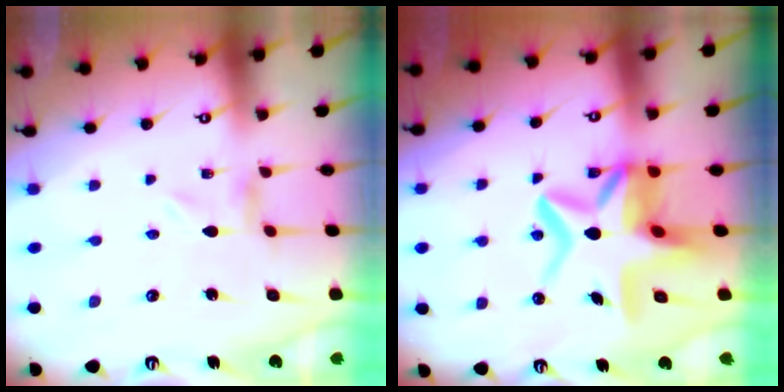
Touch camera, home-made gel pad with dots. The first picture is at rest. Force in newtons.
{"total": 13.4, "press": 12.9, "slide": 3.5}